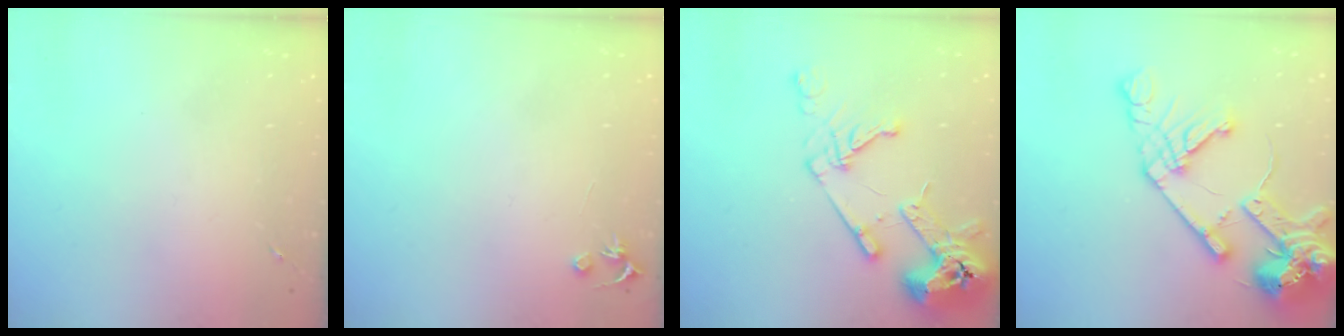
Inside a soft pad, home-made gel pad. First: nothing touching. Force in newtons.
{"total": 3.2, "press": 3.2, "slide": 0.3}
{"total": 18.8, "press": 18.6, "slide": 2.5}
{"total": 20.4, "press": 20.2, "slide": 2.9}